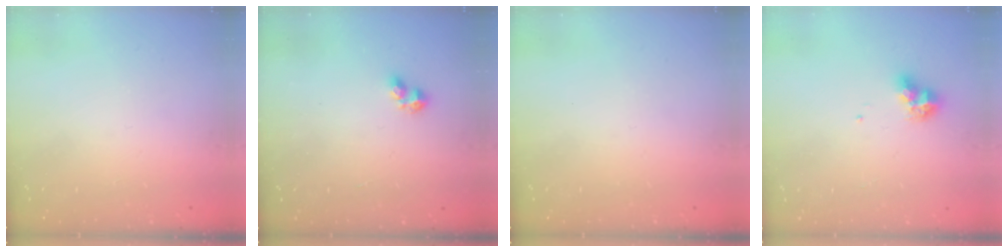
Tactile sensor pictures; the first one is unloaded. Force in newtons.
{"total": 2.3, "press": 2.2, "slide": 0.6}
{"total": 0.0}
{"total": 7.8, "press": 7.7, "slide": 1.1}